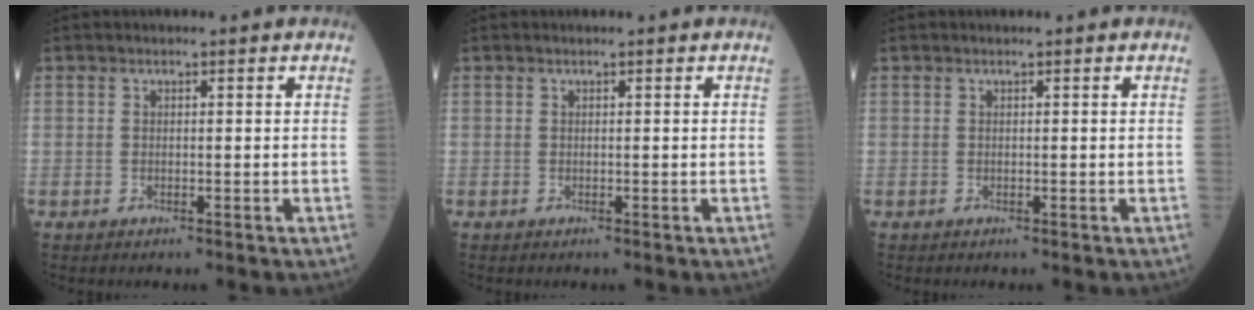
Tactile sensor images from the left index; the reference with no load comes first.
{"total": 0.0}
{"total": 0.0}